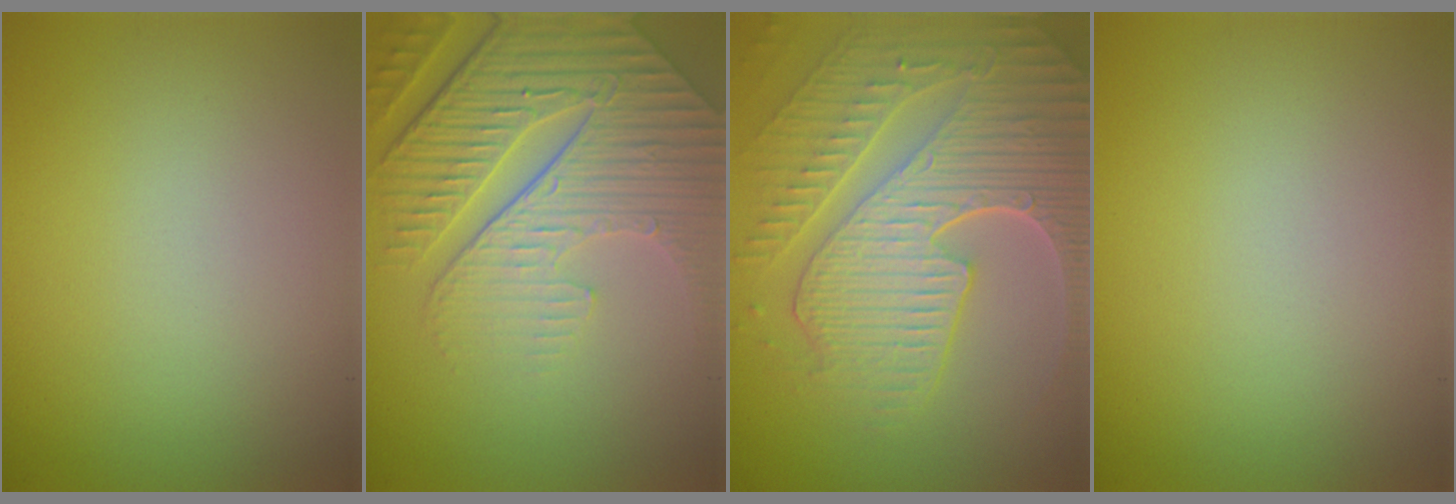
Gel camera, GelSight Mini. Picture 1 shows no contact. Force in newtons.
{"total": 7.2, "press": 5.8, "slide": 4.3}
{"total": 9.9, "press": 6.5, "slide": 7.4}
{"total": 0.0}